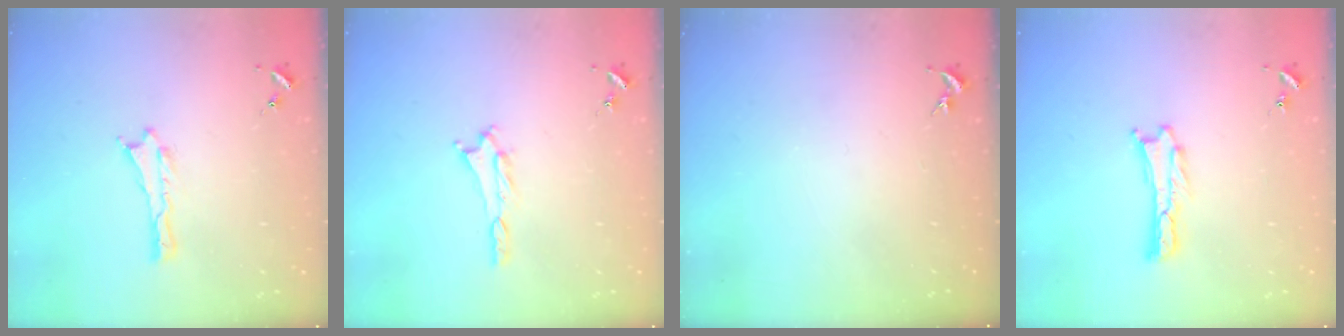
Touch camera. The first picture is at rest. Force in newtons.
{"total": 1.2, "press": 1.2, "slide": 0.2}
{"total": 0.0}
{"total": 0.0}